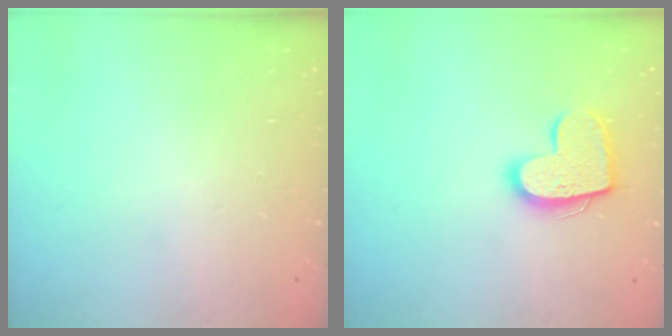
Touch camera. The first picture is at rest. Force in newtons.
{"total": 14.5, "press": 14.5, "slide": 0.9}